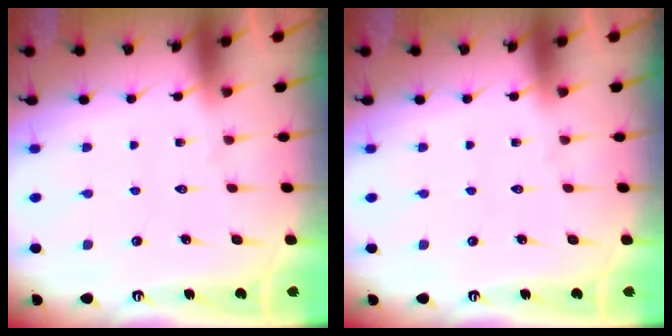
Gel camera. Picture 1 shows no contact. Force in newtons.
{"total": 0.0}